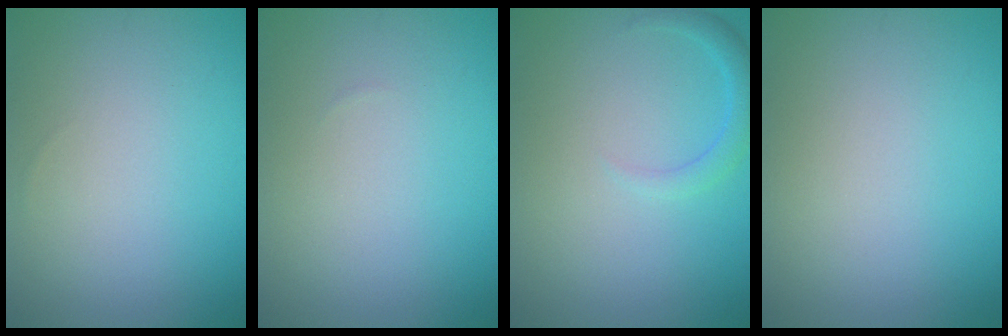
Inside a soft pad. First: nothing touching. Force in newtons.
{"total": 0.0}
{"total": 1.6, "press": 1.6, "slide": 0.1}
{"total": 0.0}